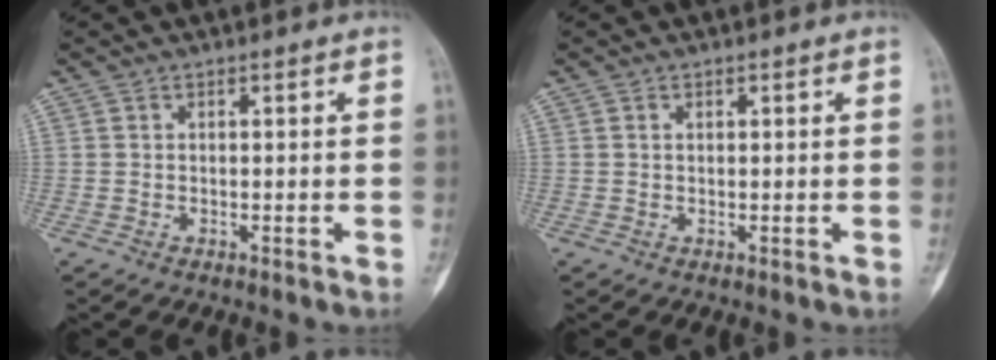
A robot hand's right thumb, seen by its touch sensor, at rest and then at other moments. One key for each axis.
{"total": 0.5, "fx": 0.2, "fy": 0.4, "fz": 0.3, "tx": -0.007, "ty": 0.001, "tz": 0.004}